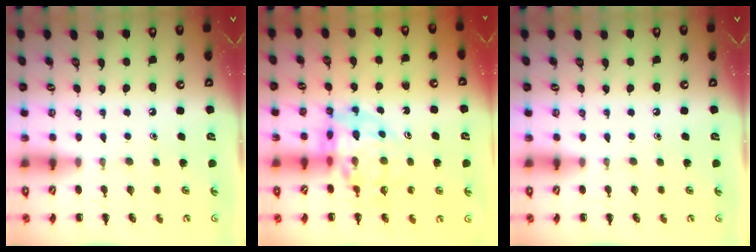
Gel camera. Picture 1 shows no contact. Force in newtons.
{"total": 12.1, "press": 11.4, "slide": 3.8}
{"total": 0.0}